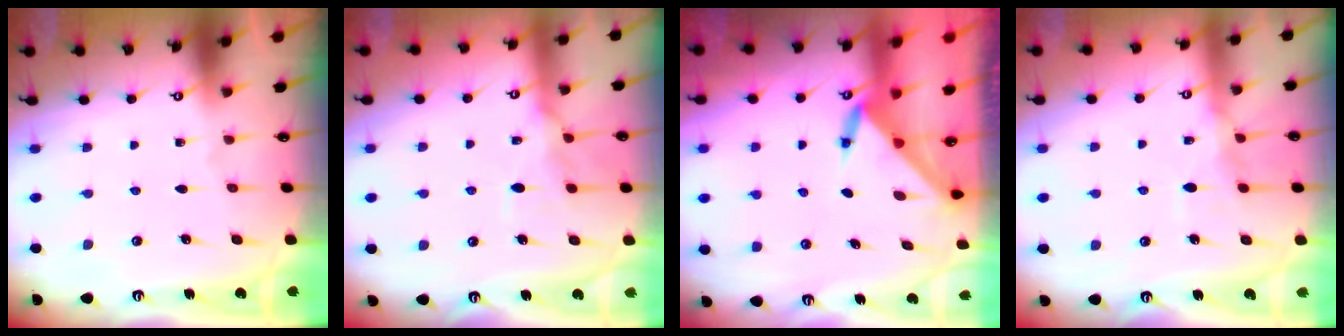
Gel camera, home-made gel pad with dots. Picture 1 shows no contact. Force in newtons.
{"total": 10.8, "press": 10.8, "slide": 0.9}
{"total": 3.6, "press": 3.6, "slide": 0.3}
{"total": 8.6, "press": 8.6, "slide": 0.8}